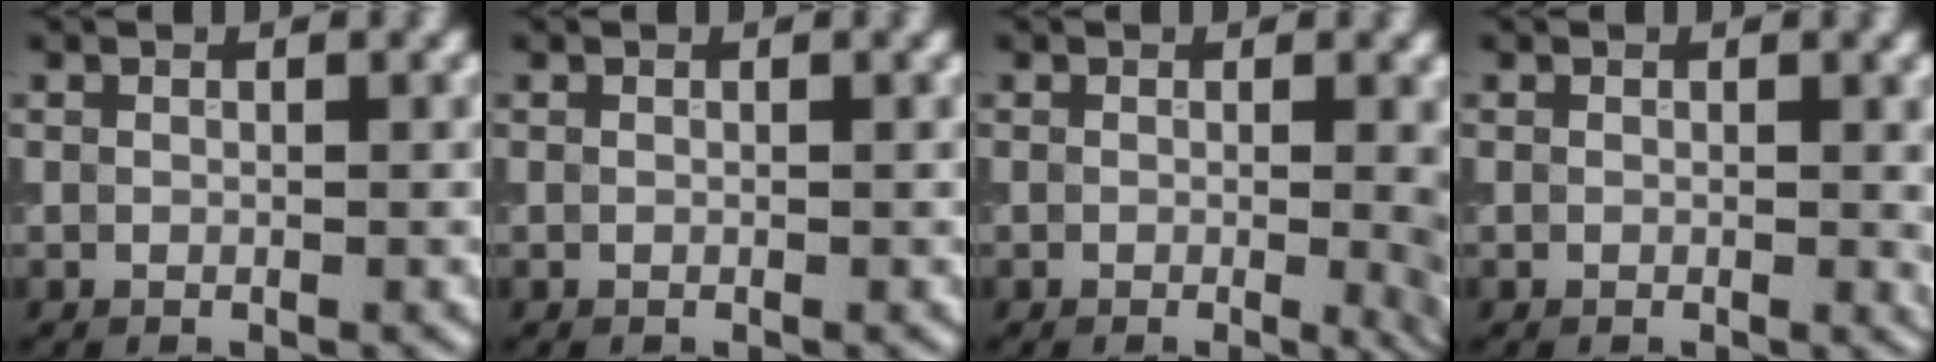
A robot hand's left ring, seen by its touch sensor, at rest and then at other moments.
{"total": 0.0}
{"total": 4.2, "force": [0.0, 1.7, 3.8], "torque": [-0.020, -0.002, -0.003]}
{"total": 0.9, "force": [0.2, 0.3, 0.9], "torque": [-0.007, -0.004, 0.003]}